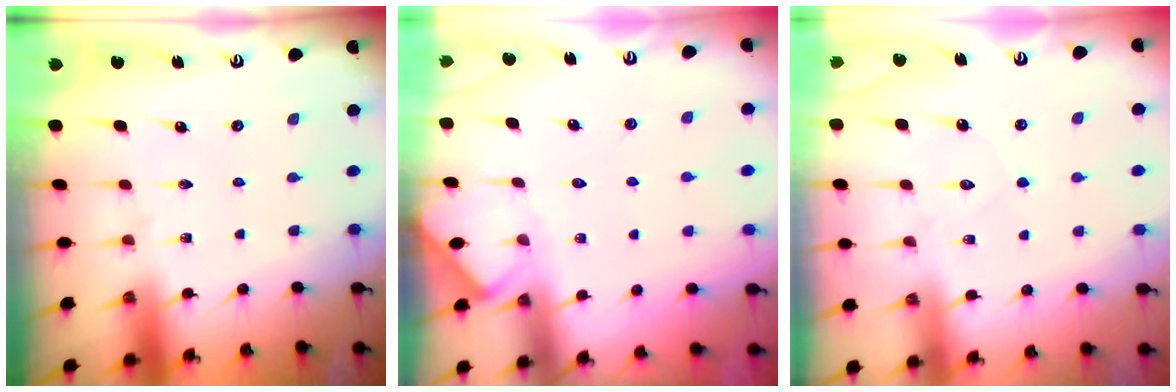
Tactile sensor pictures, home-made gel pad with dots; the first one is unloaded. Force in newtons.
{"total": 4.4, "press": 4.4, "slide": 0.5}
{"total": 6.8, "press": 6.8, "slide": 0.6}